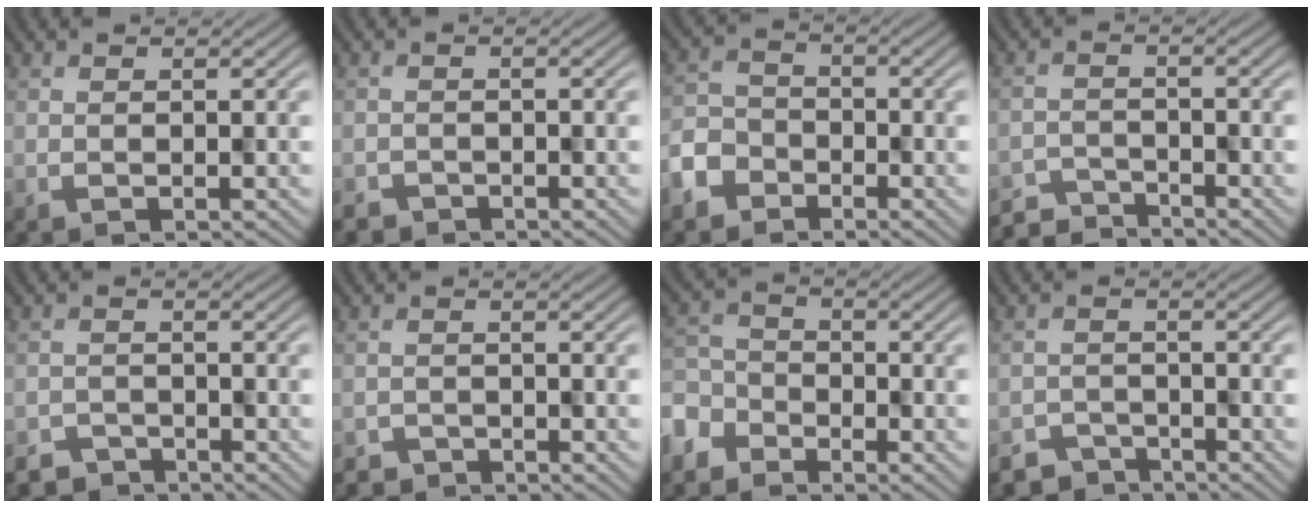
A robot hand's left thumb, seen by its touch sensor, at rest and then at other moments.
{"total": 1.8, "force": [-1.6, 0.8, -0.4], "torque": [0.010, -0.003, -0.026]}
{"total": 4.3, "force": [-3.1, 2.9, 0.6], "torque": [-0.021, -0.001, -0.073]}
{"total": 3.6, "force": [-3.5, 0.6, -0.1], "torque": [0.005, -0.002, -0.065]}
{"total": 3.2, "force": [-3.0, 1.0, -0.3], "torque": [0.009, -0.004, -0.051]}
{"total": 2.2, "force": [-2.1, 0.7, -0.6], "torque": [0.017, -0.001, -0.035]}
{"total": 4.9, "force": [-4.1, 2.7, 0.5], "torque": [-0.023, -0.005, -0.099]}
{"total": 3.6, "force": [-3.3, 1.3, -0.1], "torque": [0.007, -0.006, -0.056]}